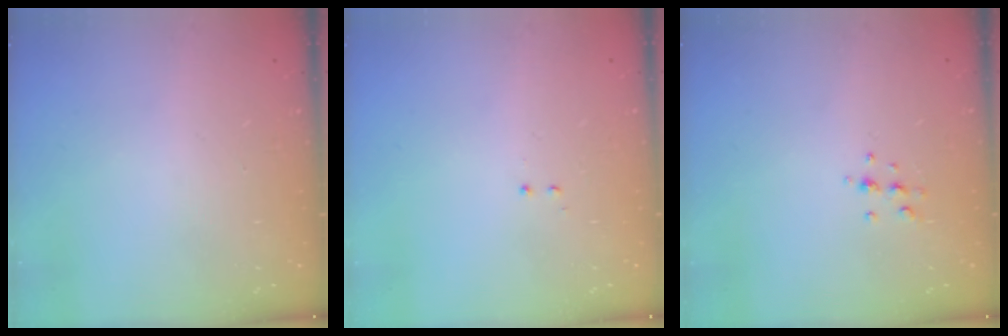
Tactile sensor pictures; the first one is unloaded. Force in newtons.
{"total": 0.5, "press": 0.5, "slide": 0.3}
{"total": 5.5, "press": 5.3, "slide": 1.5}